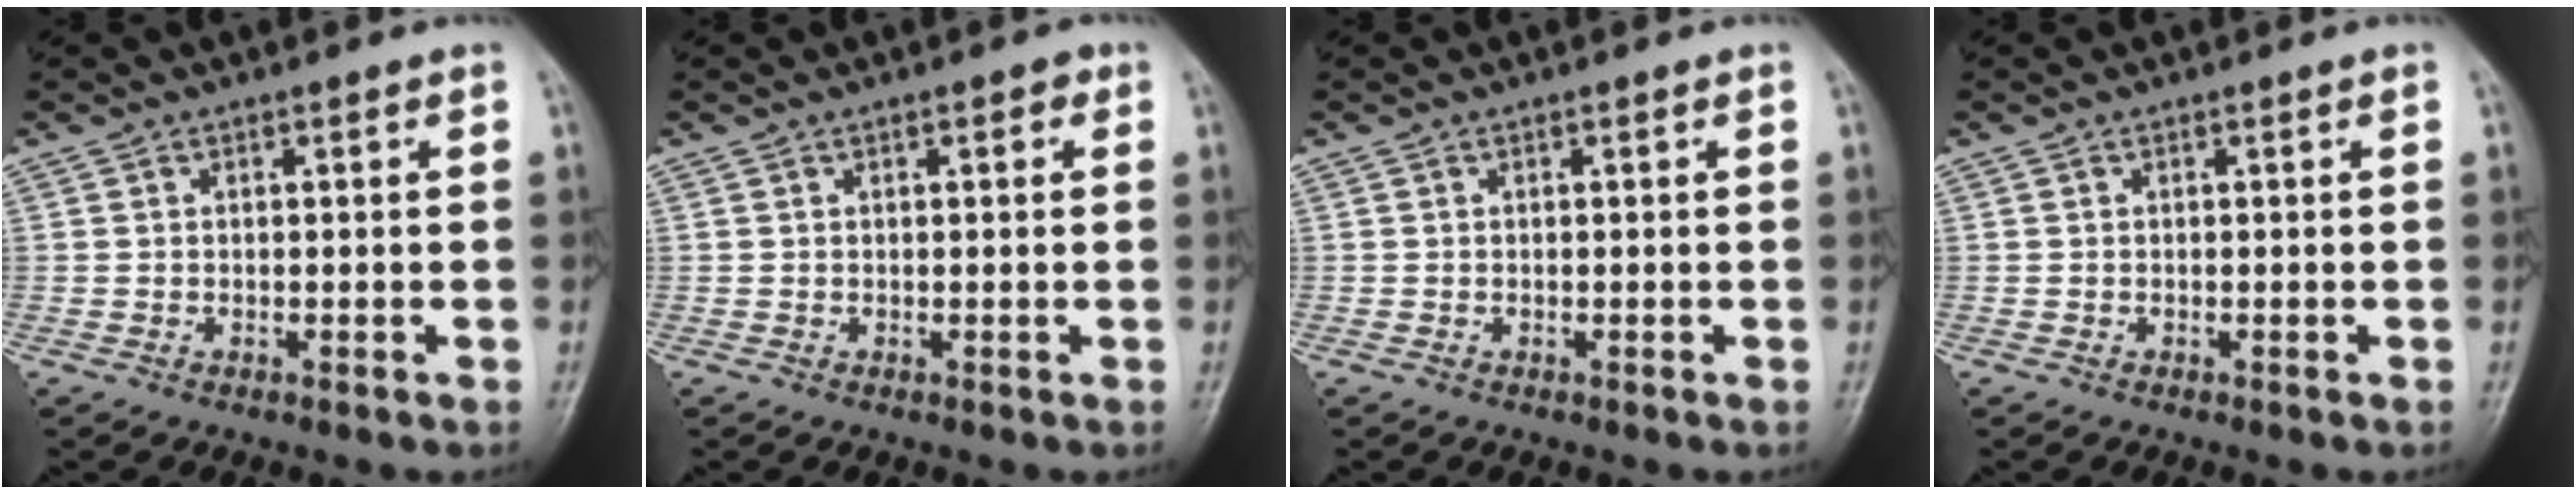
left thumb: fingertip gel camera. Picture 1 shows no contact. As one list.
[{"total": 1.7, "force": [0.7, 0.8, 1.3], "torque": [-0.014, 0.001, 0.007]}, {"total": 0.0}, {"total": 0.0}]